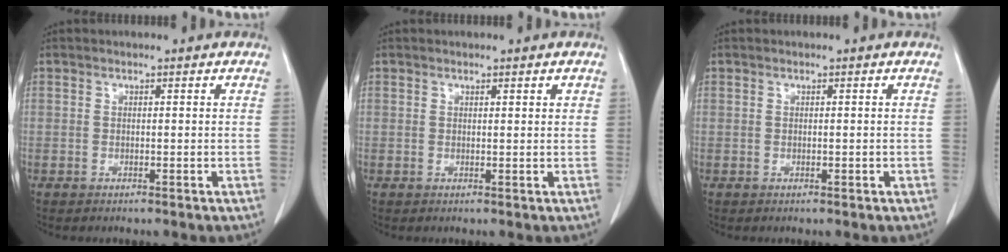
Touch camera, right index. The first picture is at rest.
{"total": 1.0, "force": [0.7, 0.2, 0.7], "torque": [-0.011, -0.001, 0.009]}
{"total": 0.0}